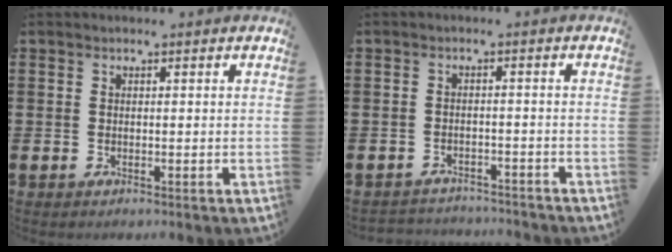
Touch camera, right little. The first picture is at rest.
{"total": 2.1, "force": [-2.1, 0.1, -0.3], "torque": [-0.003, 0.002, -0.047]}